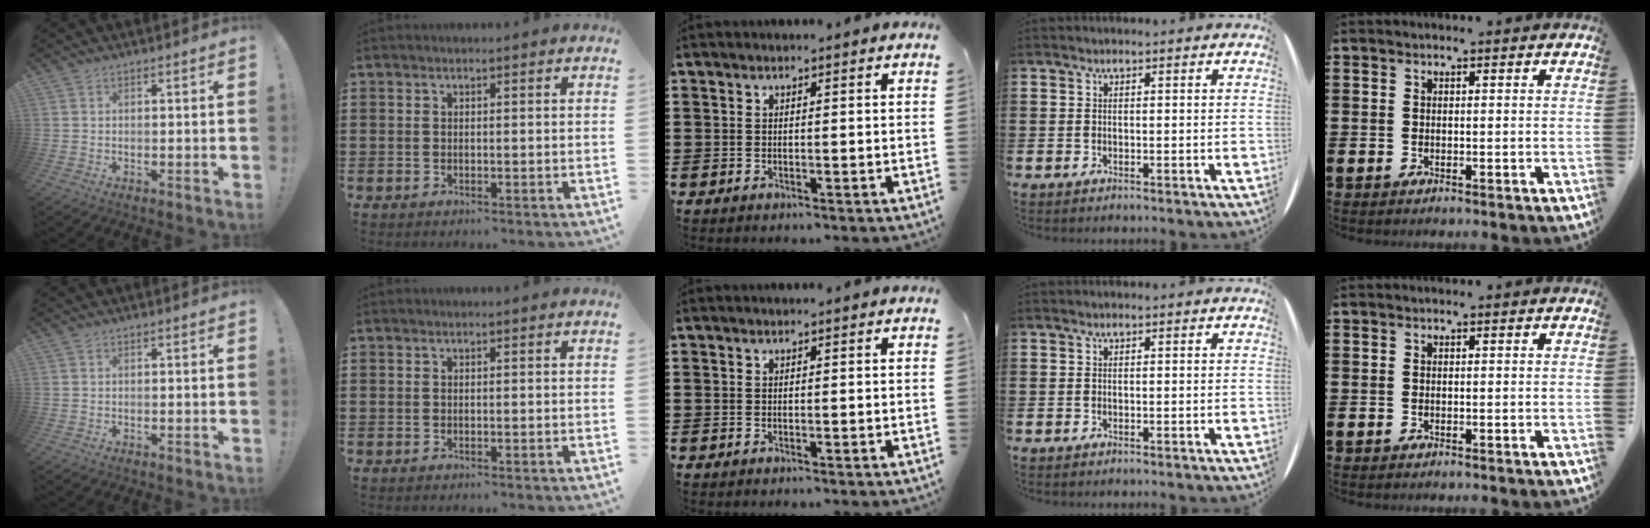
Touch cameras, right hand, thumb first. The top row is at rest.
{}